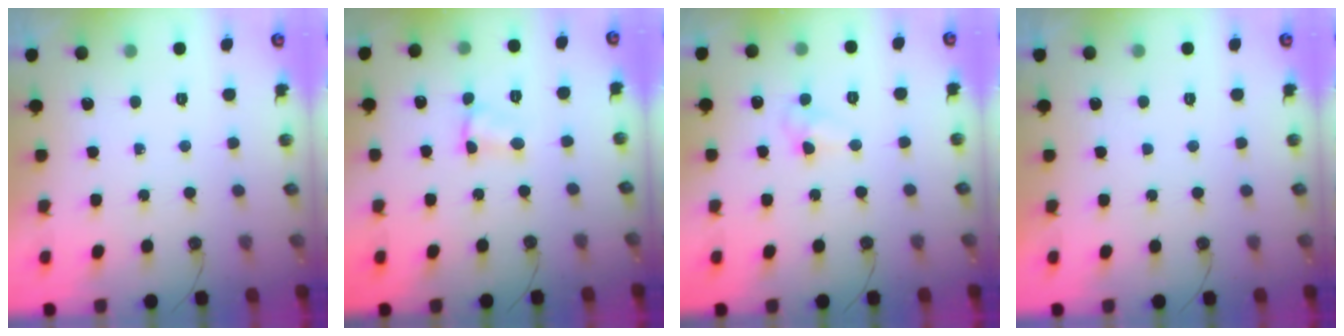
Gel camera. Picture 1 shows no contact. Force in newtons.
{"total": 2.9, "press": 2.8, "slide": 0.3}
{"total": 6.2, "press": 6.2, "slide": 0.8}
{"total": 0.0}